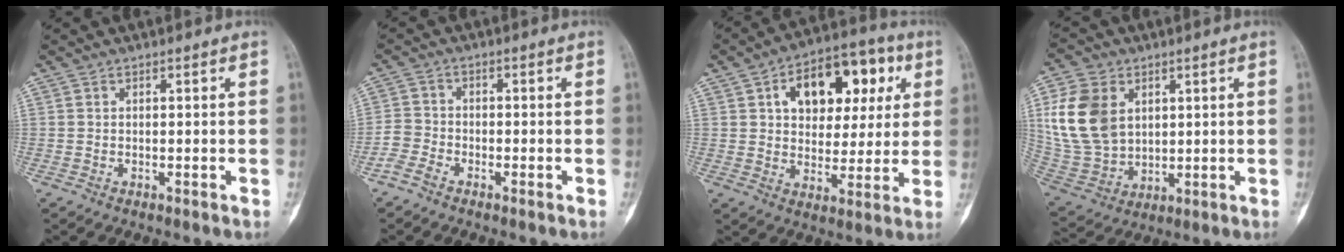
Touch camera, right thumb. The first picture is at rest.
{"total": 3.2, "force": [-2.4, 1.8, 1.1], "torque": [-0.021, 0.011, -0.054]}
{"total": 17.5, "force": [5.8, 10.9, 12.3], "torque": [-0.127, 0.013, 0.086]}
{"total": 14.9, "force": [4.1, 10.9, 9.3], "torque": [-0.175, -0.011, 0.093]}